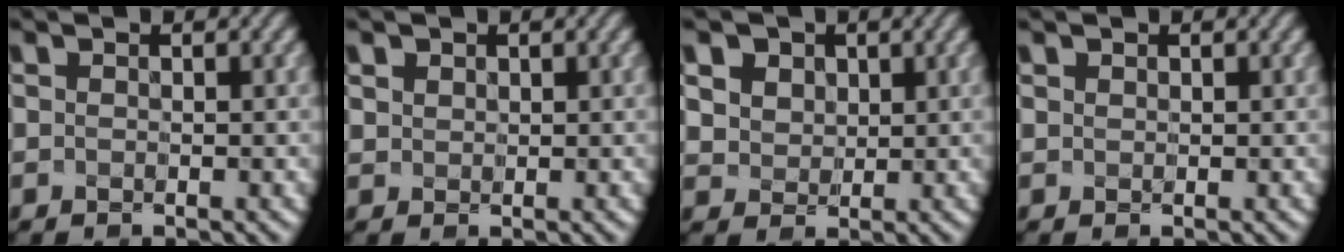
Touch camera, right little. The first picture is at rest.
{"total": 1.7, "force": [0.9, 1.4, 0.6], "torque": [-0.028, 0.004, 0.022]}
{"total": 5.9, "force": [2.8, 4.6, 2.4], "torque": [-0.076, 0.010, 0.052]}
{"total": 0.8, "force": [0.5, 0.6, 0.2], "torque": [-0.015, 0.008, 0.006]}